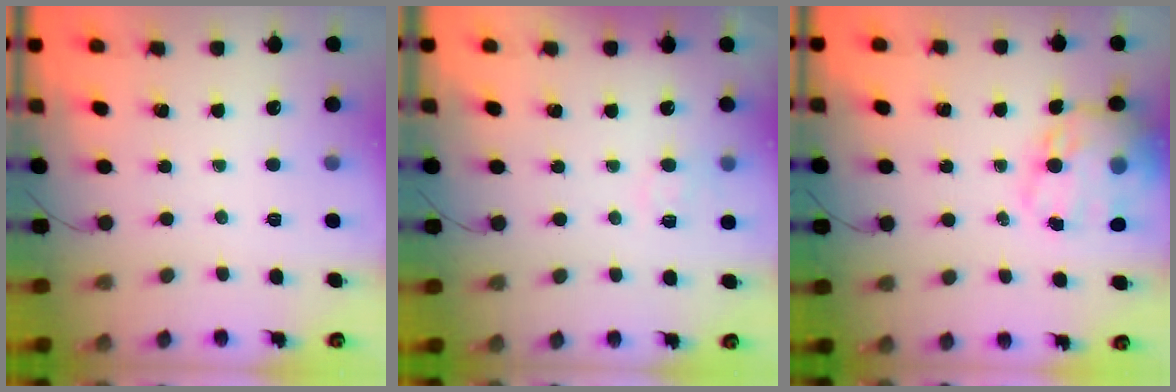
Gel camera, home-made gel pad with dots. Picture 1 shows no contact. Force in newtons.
{"total": 5.5, "press": 5.3, "slide": 1.5}
{"total": 19.2, "press": 18.7, "slide": 4.6}